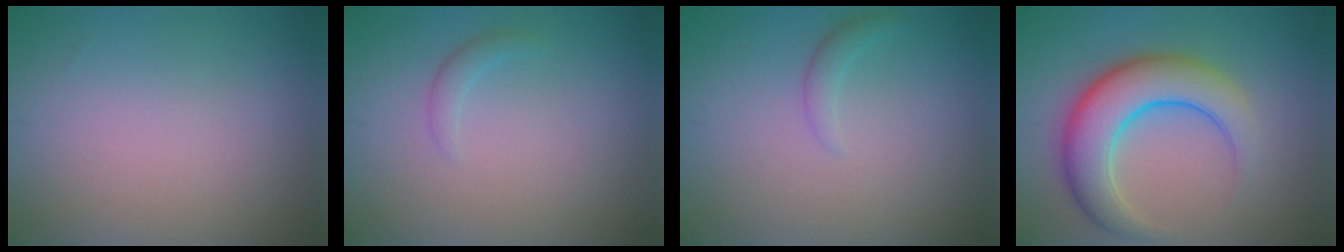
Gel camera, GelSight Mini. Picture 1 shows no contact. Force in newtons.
{"total": 1.0, "press": 1.0, "slide": 0.1}
{"total": 1.1, "press": 1.1, "slide": 0.1}
{"total": 7.1, "press": 7.1, "slide": 0.2}